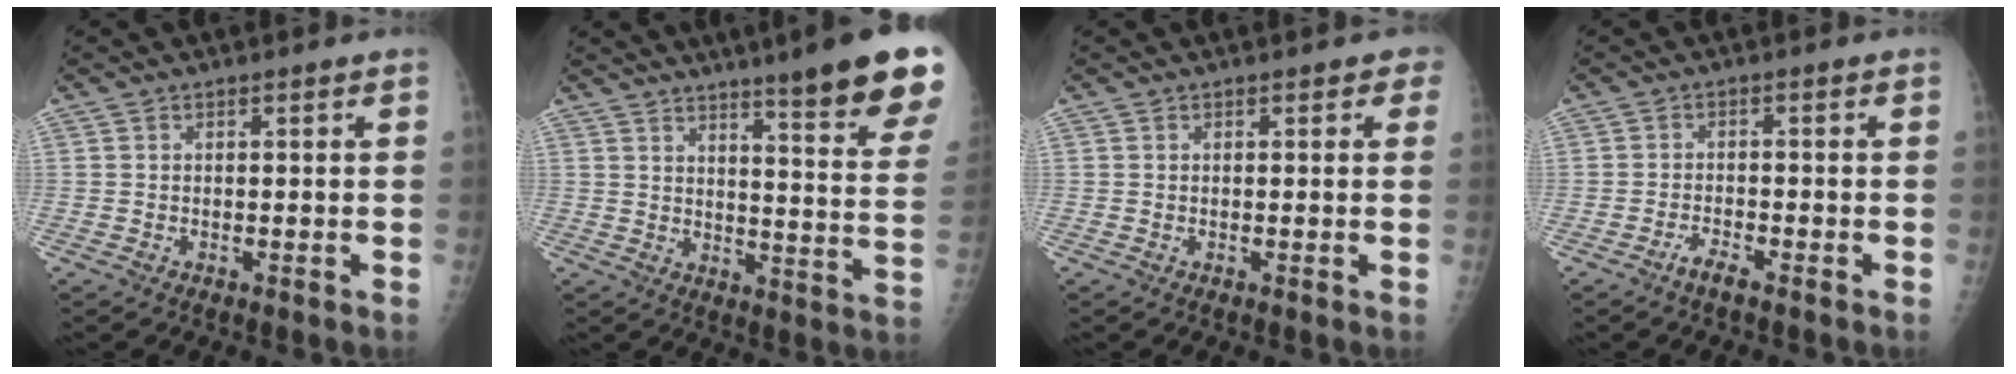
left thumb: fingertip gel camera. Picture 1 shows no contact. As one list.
[{"total": 19.4, "force": [13.7, 1.4, 13.7], "torque": [-0.155, -0.077, 0.173]}, {"total": 1.7, "force": [0.8, 1.1, 1.1], "torque": [0.006, 0.001, 0.004]}, {"total": 2.5, "force": [-2.0, 0.3, 1.4], "torque": [-0.038, 0.007, -0.041]}]